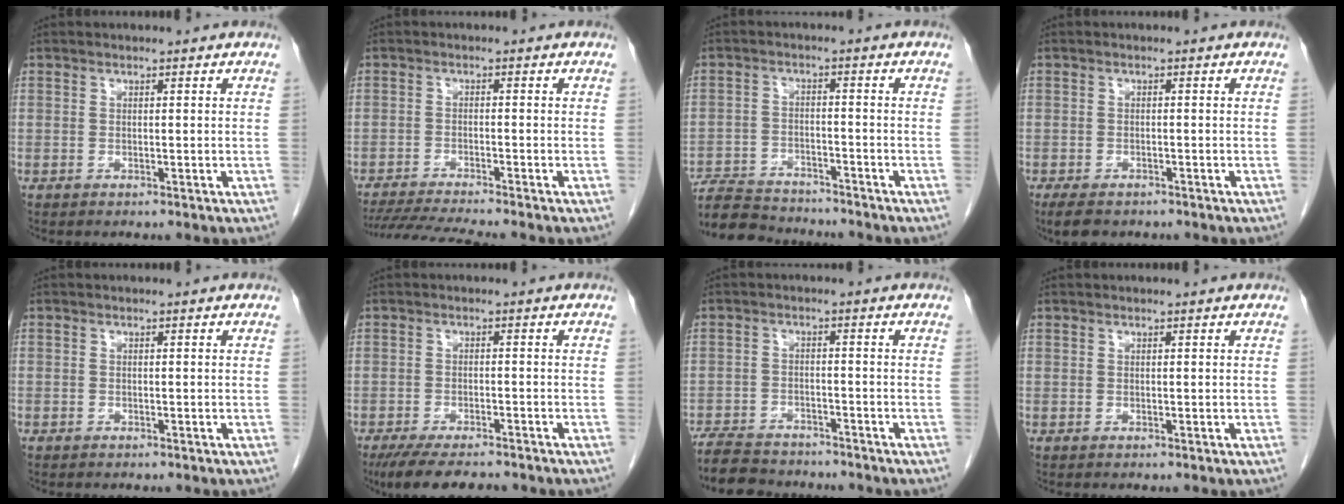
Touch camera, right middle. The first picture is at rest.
{"total": 7.8, "force": [-7.1, -1.2, 3.0], "torque": [-0.048, -0.019, -0.121]}
{"total": 9.8, "force": [-9.3, 2.0, 2.2], "torque": [-0.037, 0.002, -0.151]}
{"total": 4.5, "force": [-3.4, 1.9, 2.1], "torque": [-0.034, -0.009, -0.047]}
{"total": 0.5, "force": [-0.4, 0.4, 0.0], "torque": [-0.005, 0.003, -0.007]}
{"total": 9.1, "force": [-7.8, 2.0, 4.3], "torque": [-0.065, -0.015, -0.119]}
{"total": 9.8, "force": [-8.9, 2.9, 3.0], "torque": [-0.052, -0.002, -0.135]}
{"total": 0.0}